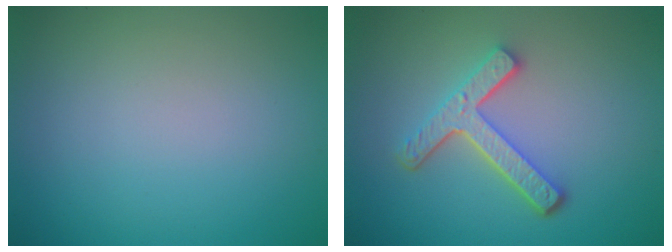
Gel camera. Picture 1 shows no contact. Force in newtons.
{"total": 4.3, "press": 3.3, "slide": 2.8}